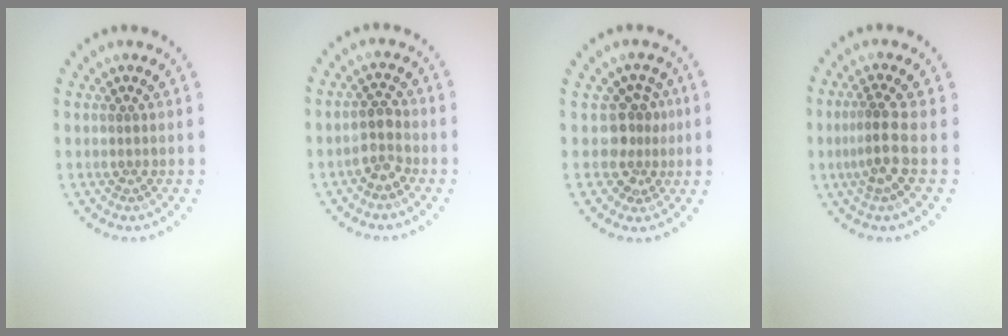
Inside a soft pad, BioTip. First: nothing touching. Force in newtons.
{"total": 2.4, "press": 2.2, "slide": 0.8}
{"total": 2.8, "press": 2.1, "slide": 1.9}
{"total": 2.8, "press": 2.0, "slide": 2.0}